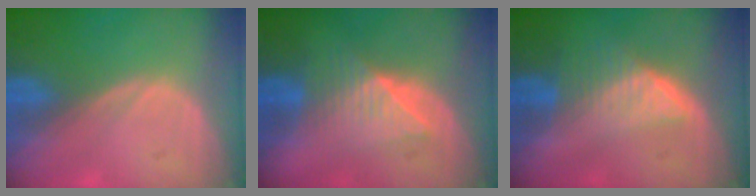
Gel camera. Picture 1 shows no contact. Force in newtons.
{"total": 6.4, "press": 6.3, "slide": 1.1}
{"total": 6.6, "press": 5.8, "slide": 3.1}